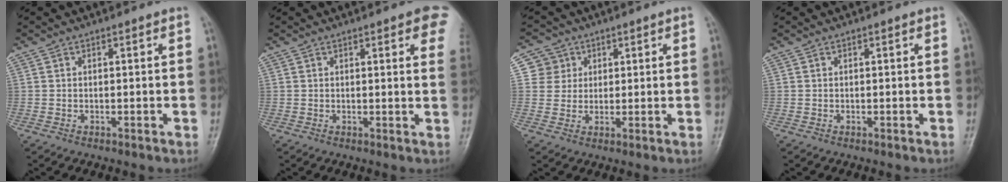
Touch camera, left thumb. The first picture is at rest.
{"total": 7.1, "force": [3.7, 1.8, 5.8], "torque": [-0.044, -0.005, 0.035]}
{"total": 4.6, "force": [1.7, 4.3, -0.1], "torque": [0.033, -0.005, 0.024]}
{"total": 0.0}